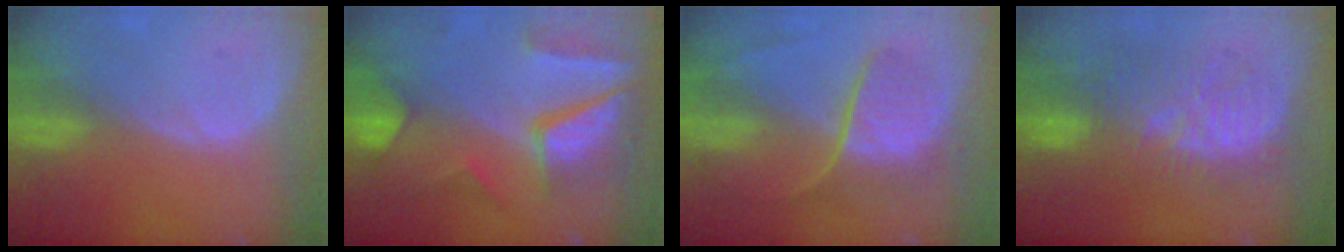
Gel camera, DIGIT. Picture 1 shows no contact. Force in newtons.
{"total": 10.4, "press": 8.8, "slide": 5.5}
{"total": 9.0, "press": 7.4, "slide": 5.1}
{"total": 10.3, "press": 10.3, "slide": 0.3}